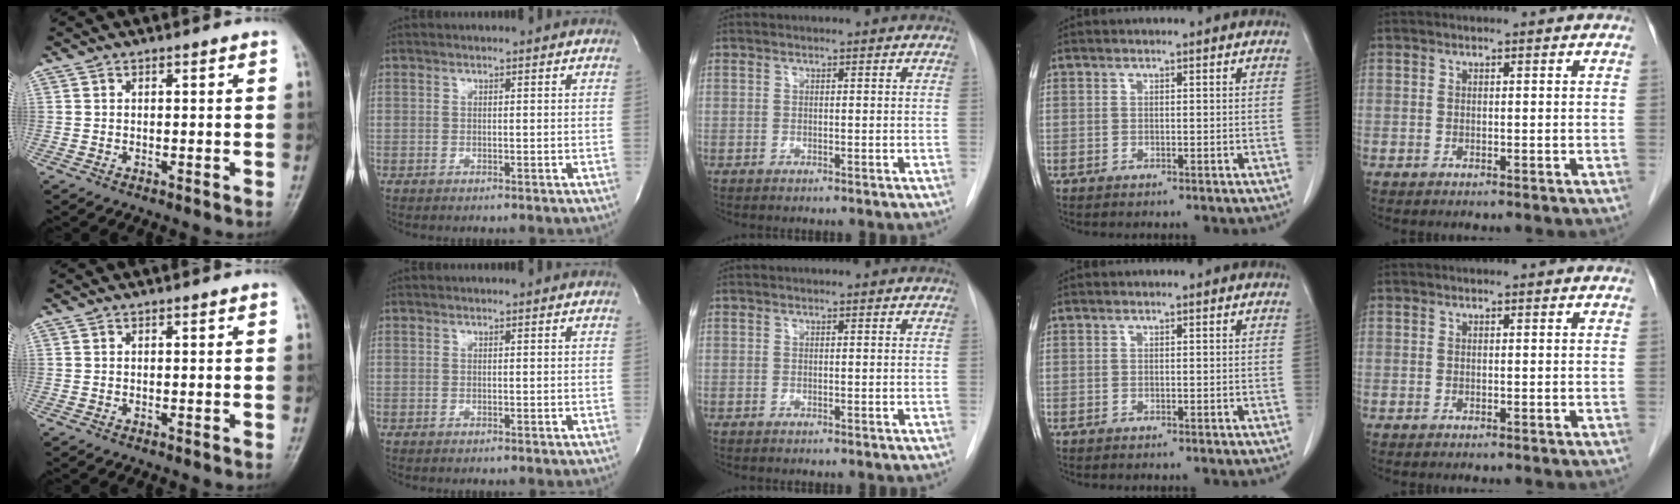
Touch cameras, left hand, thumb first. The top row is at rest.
{}